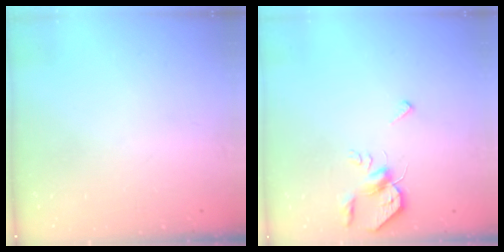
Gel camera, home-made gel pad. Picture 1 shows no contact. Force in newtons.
{"total": 6.1, "press": 6.1, "slide": 0.5}